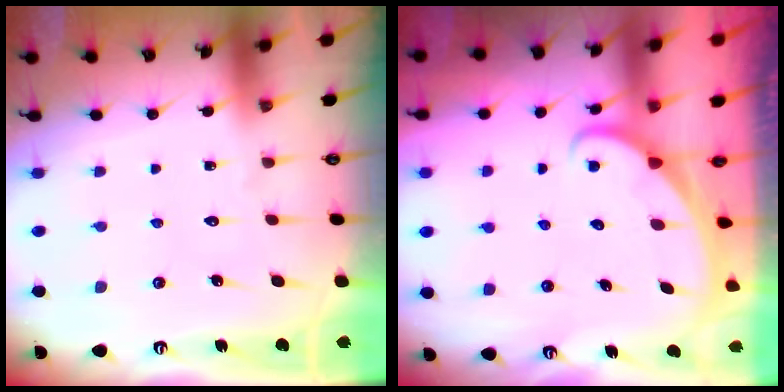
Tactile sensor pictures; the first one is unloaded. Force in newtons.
{"total": 2.1, "press": 2.1, "slide": 0.0}